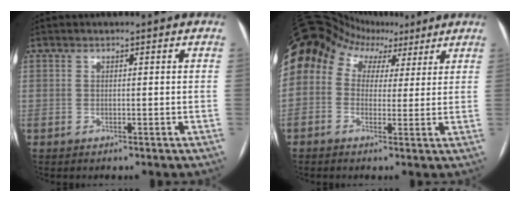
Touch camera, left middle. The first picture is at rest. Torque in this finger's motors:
{"motor_torque": [1.22, -0.51, 1.08, 0.20]}